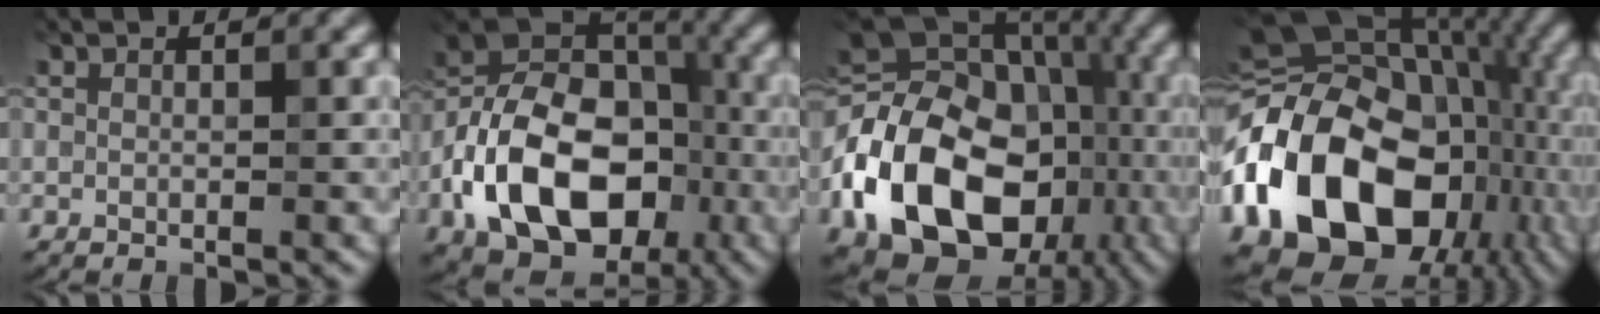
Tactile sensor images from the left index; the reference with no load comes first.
{"total": 14.1, "force": [-4.8, 9.4, 9.2], "torque": [-0.165, 0.004, -0.105]}
{"total": 19.3, "force": [-5.7, 14.2, 11.6], "torque": [-0.233, -0.005, -0.104]}
{"total": 19.7, "force": [-3.8, 14.6, 12.6], "torque": [-0.256, -0.008, -0.058]}